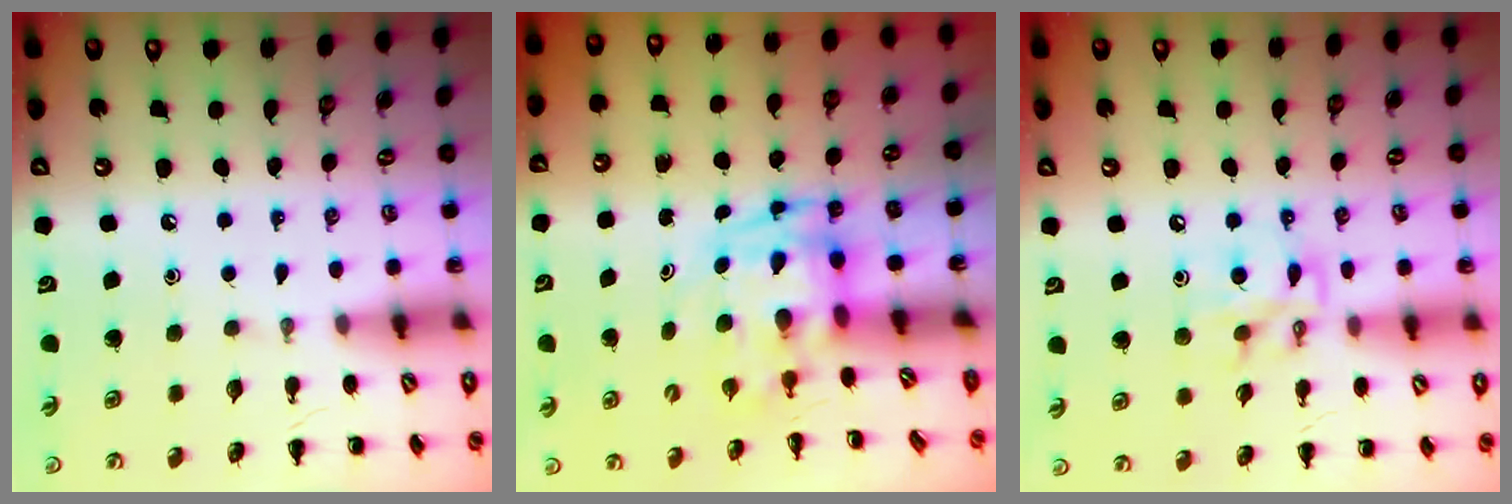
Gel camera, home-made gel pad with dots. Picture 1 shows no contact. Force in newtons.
{"total": 3.4, "press": 3.4, "slide": 0.7}
{"total": 10.0, "press": 9.9, "slide": 1.1}